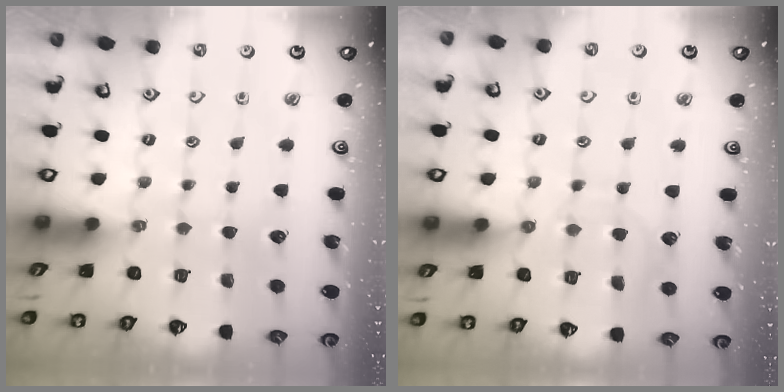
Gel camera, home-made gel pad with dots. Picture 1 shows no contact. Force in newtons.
{"total": 6.3, "press": 6.3, "slide": 0.6}